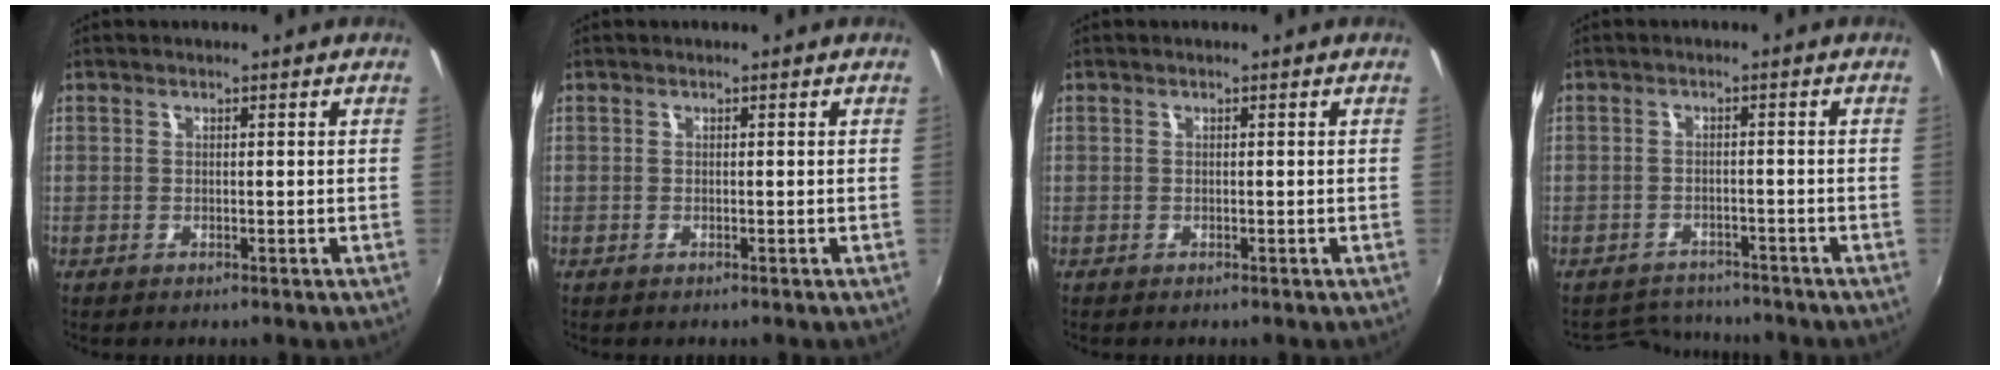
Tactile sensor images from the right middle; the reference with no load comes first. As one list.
[{"total": 0.0}, {"total": 0.0}, {"total": 6.0, "force": [-5.8, 1.8, 0.4], "torque": [-0.022, 0.006, -0.090]}]